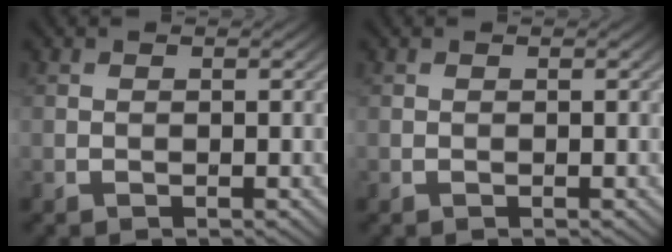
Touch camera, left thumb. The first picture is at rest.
{"total": 0.0}